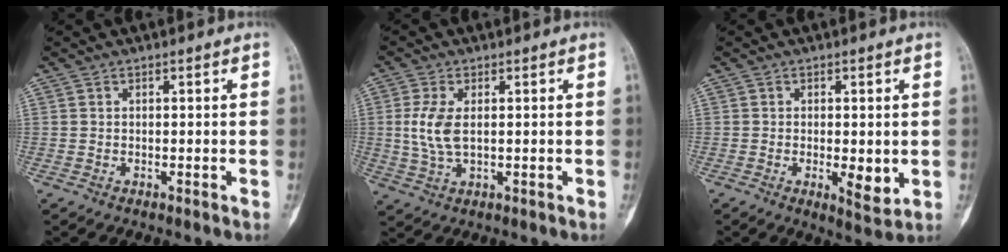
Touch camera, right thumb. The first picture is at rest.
{"total": 6.0, "force": [0.6, 2.9, 5.2], "torque": [-0.123, -0.002, 0.015]}
{"total": 5.1, "force": [-0.7, 1.9, 4.6], "torque": [-0.068, -0.014, -0.006]}